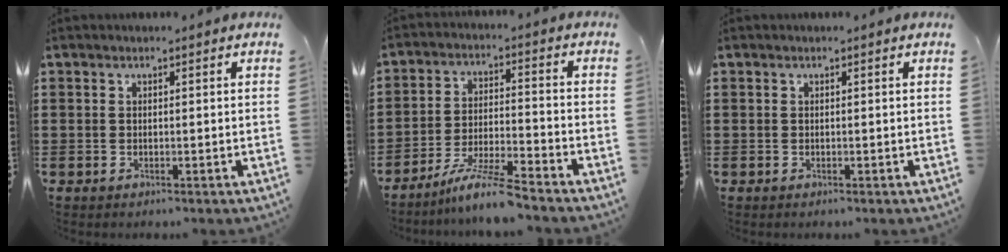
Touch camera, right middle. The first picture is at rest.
{"total": 7.5, "force": [-6.5, -0.3, 3.7], "torque": [-0.078, -0.013, -0.125]}
{"total": 0.0}